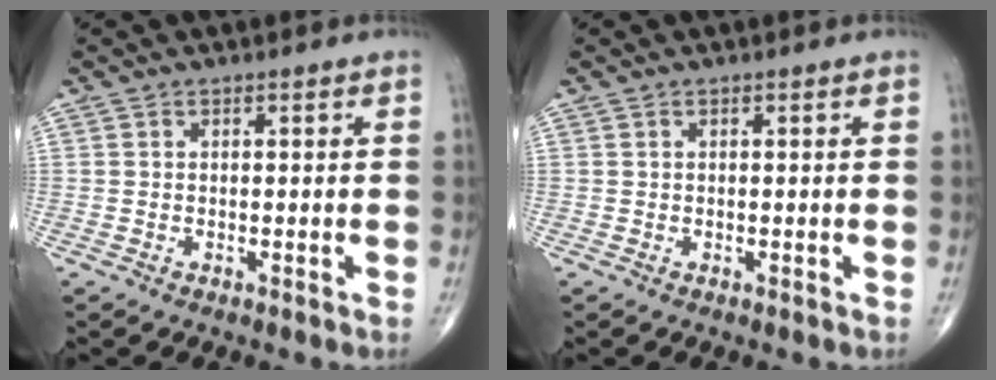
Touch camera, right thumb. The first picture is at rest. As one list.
[{"total": 0.0}]